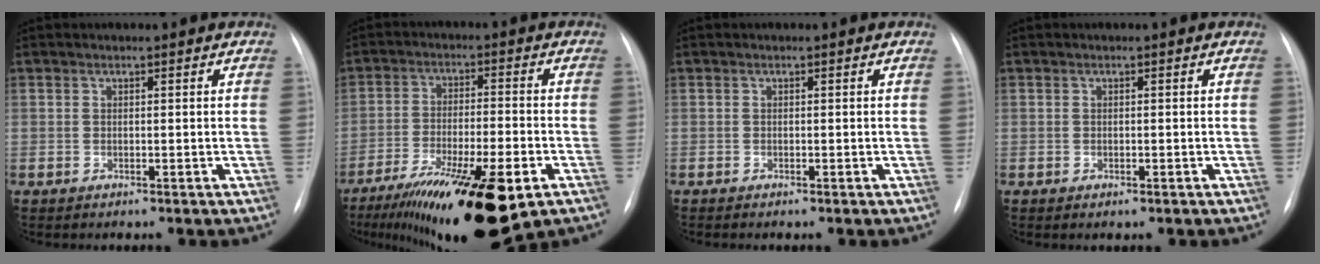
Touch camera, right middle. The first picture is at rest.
{"total": 18.4, "force": [-10.8, 3.6, 14.5], "torque": [-0.209, -0.036, -0.173]}
{"total": 0.0}
{"total": 0.5, "force": [-0.3, 0.2, 0.4], "torque": [-0.007, -0.002, -0.002]}